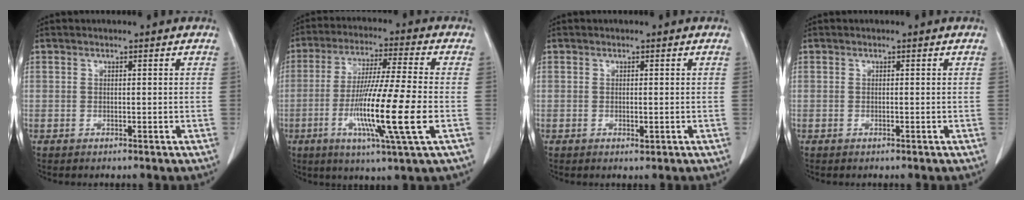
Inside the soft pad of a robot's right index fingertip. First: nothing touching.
{"total": 14.8, "force": [-3.7, -0.8, 14.4], "torque": [-0.273, -0.022, -0.071]}
{"total": 0.9, "force": [-0.2, 0.3, 0.8], "torque": [-0.015, -0.003, 0.001]}
{"total": 0.0}